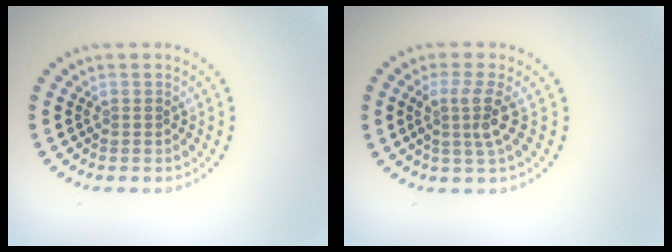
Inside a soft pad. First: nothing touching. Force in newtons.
{"total": 2.7, "press": 2.0, "slide": 1.8}